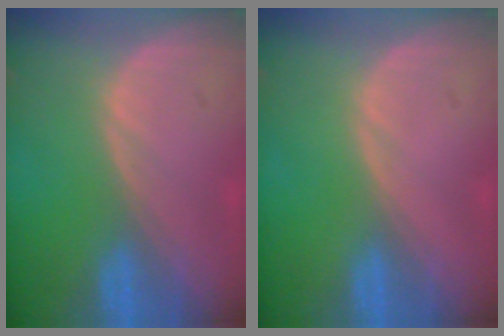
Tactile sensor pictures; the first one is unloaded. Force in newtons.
{"total": 0.0}